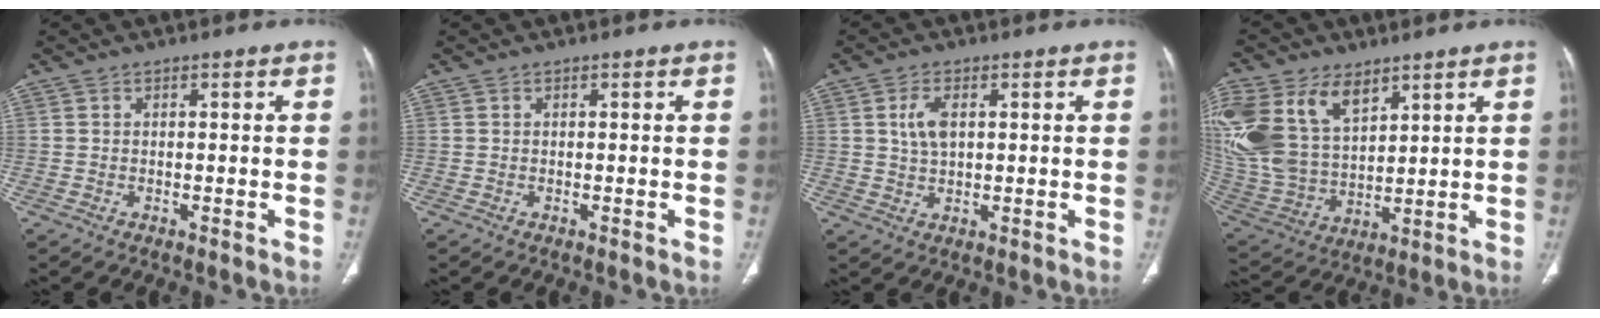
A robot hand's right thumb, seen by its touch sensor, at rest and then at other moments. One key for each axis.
{"total": 0.0}
{"total": 4.5, "fx": 1.1, "fy": 2.5, "fz": 3.6, "tx": -0.071, "ty": -0.002, "tz": 0.023}
{"total": 22.9, "fx": 10.7, "fy": 14.2, "fz": 14.4, "tx": -0.327, "ty": -0.004, "tz": 0.223}